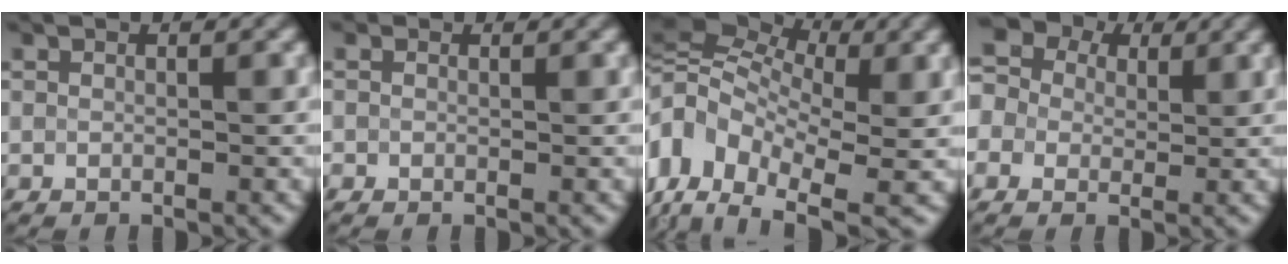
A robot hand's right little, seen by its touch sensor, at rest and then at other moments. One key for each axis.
{"total": 0.8, "fx": 0.2, "fy": 0.7, "fz": 0.0, "tx": 0.004, "ty": -0.002, "tz": -0.004}
{"total": 12.3, "fx": -2.1, "fy": 8.0, "fz": 9.1, "tx": -0.193, "ty": 0.020, "tz": -0.022}
{"total": 11.0, "fx": 3.5, "fy": 8.9, "fz": 5.3, "tx": -0.127, "ty": 0.050, "tz": 0.027}